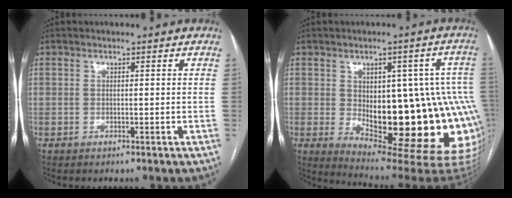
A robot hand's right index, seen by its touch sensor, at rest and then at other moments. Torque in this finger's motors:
{"motor_torque": [2.14, 0.00, 0.80, 0.16]}